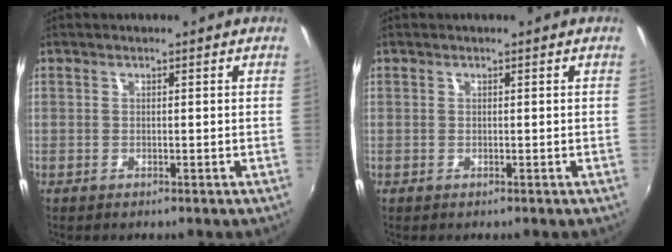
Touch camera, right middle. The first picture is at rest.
{"total": 0.0}